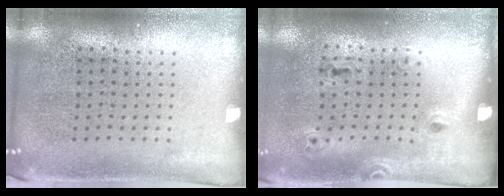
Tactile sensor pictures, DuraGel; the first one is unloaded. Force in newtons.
{"total": 1.3, "press": 0.8, "slide": 1.1}